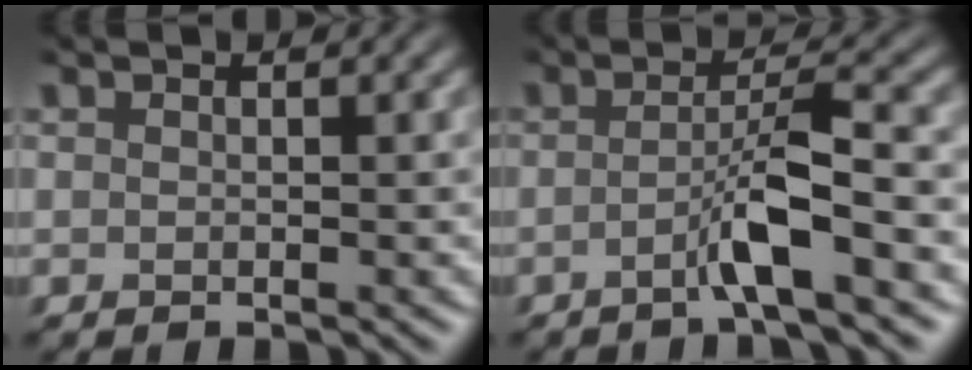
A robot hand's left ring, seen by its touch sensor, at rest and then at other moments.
{"total": 3.9, "force": [-1.6, 0.2, 3.5], "torque": [-0.061, 0.015, -0.041]}